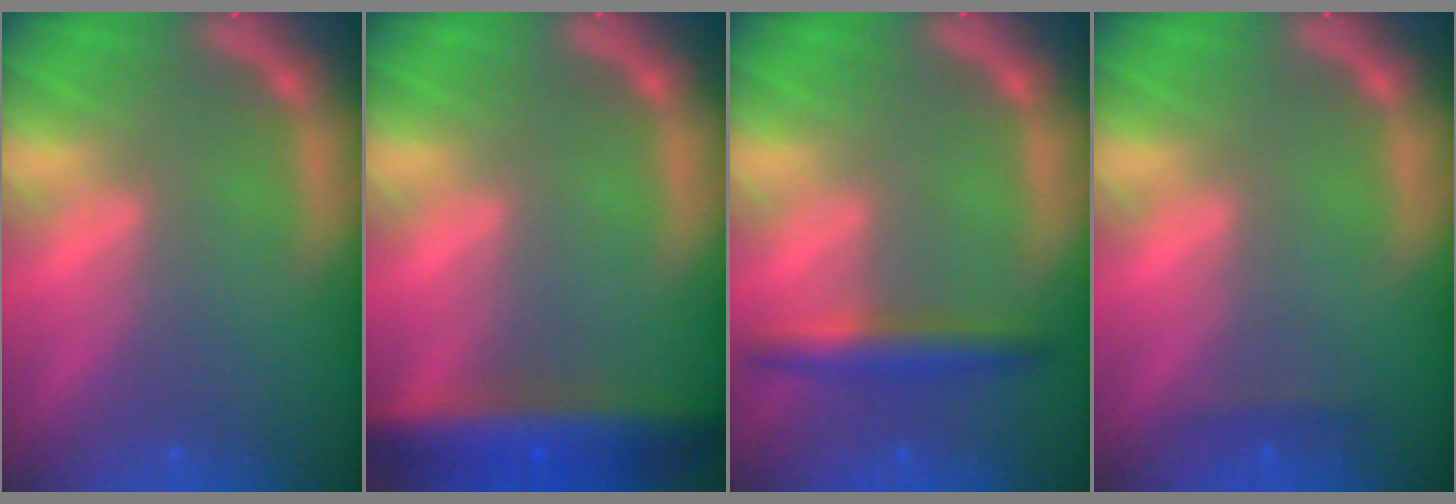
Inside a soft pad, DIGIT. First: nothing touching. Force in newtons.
{"total": 7.4}
{"total": 3.5}
{"total": 0.9}